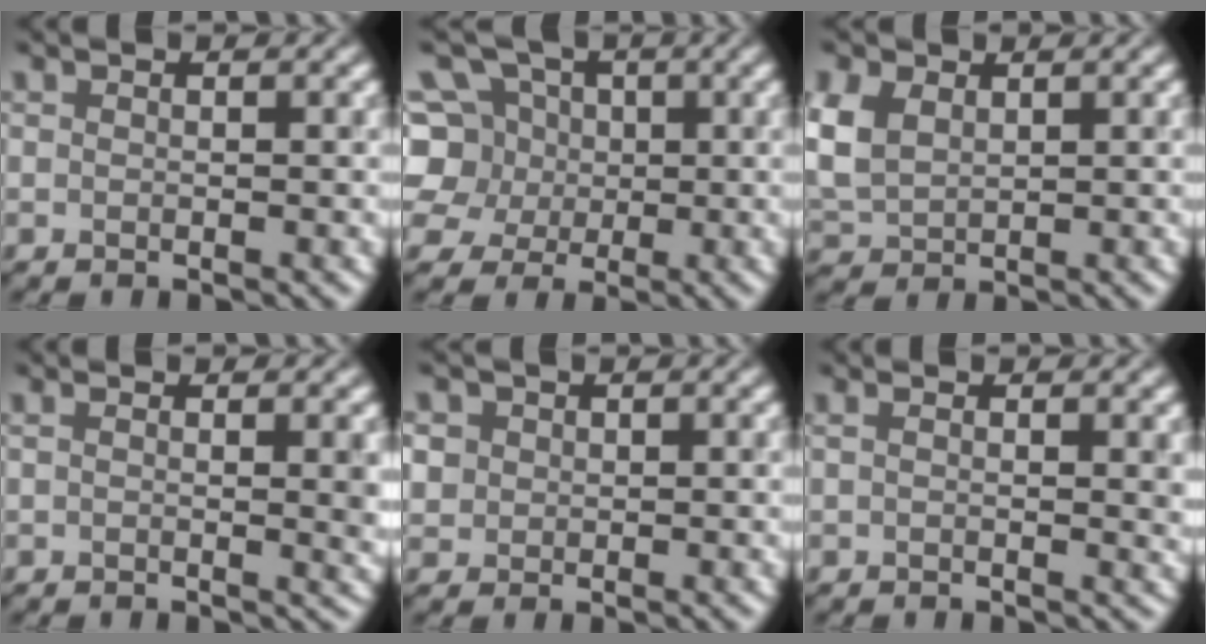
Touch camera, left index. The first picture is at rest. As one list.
[{"total": 8.7, "force": [2.1, 7.6, 3.7], "torque": [-0.081, 0.035, 0.007]}, {"total": 4.6, "force": [1.5, 3.2, 3.0], "torque": [-0.090, 0.010, 0.031]}, {"total": 2.8, "force": [0.5, 0.6, 2.7], "torque": [-0.034, -0.001, 0.007]}, {"total": 2.5, "force": [0.8, 2.3, 0.9], "torque": [-0.033, 0.011, 0.023]}, {"total": 2.2, "force": [0.6, 0.4, 2.1], "torque": [-0.027, 0.002, 0.009]}]